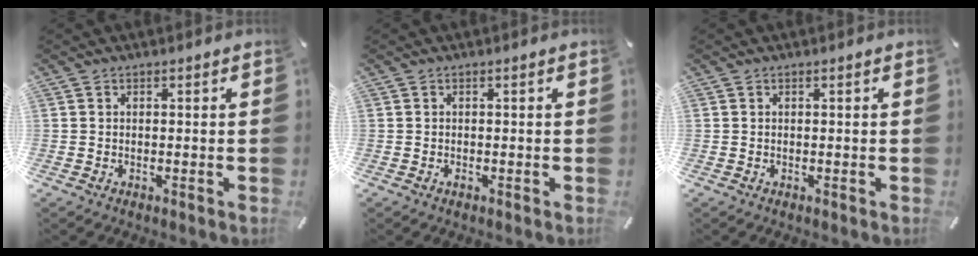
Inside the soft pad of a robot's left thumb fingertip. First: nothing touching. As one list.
[{"total": 0.0}, {"total": 0.0}]